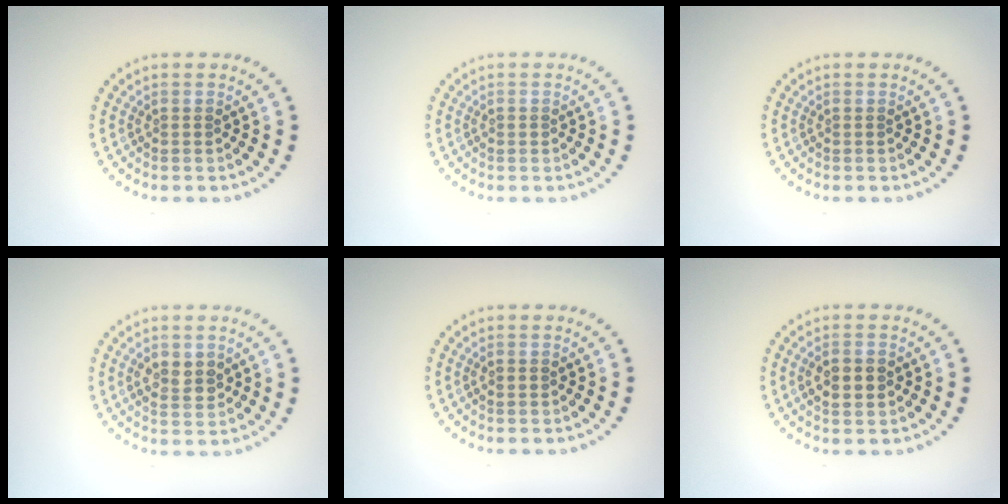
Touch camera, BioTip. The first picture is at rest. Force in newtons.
{"total": 0.5, "press": 0.5, "slide": 0.2}
{"total": 0.0}
{"total": 2.4, "press": 2.4, "slide": 0.3}
{"total": 0.9, "press": 0.9, "slide": 0.1}
{"total": 2.6, "press": 2.6, "slide": 0.2}